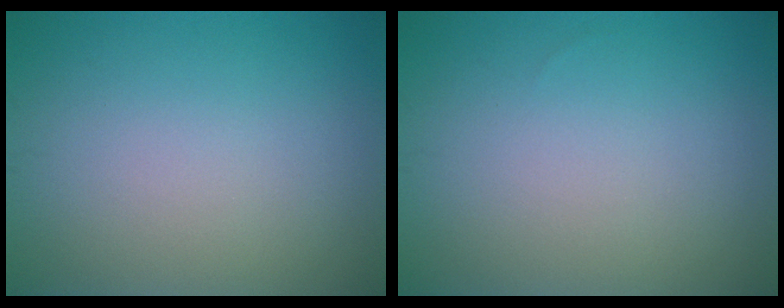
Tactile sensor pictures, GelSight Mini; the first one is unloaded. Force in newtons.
{"total": 0.0}